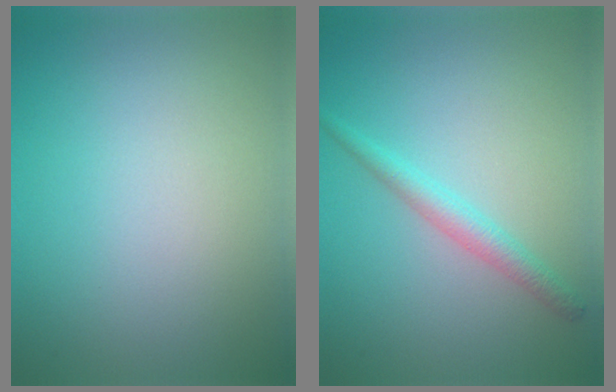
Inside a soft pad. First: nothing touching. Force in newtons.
{"total": 2.2, "press": 2.2, "slide": 0.0}